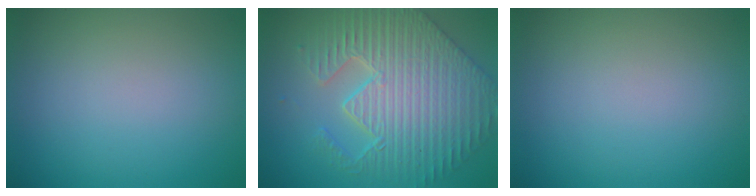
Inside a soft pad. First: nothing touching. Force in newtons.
{"total": 7.0, "press": 5.8, "slide": 3.9}
{"total": 0.0}